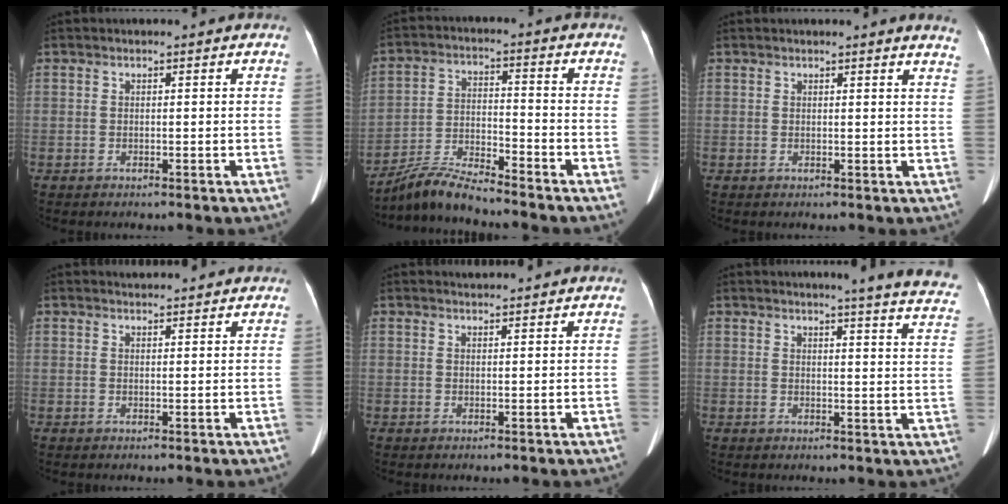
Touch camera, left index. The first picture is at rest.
{"total": 8.2, "force": [-7.9, -0.3, 2.1], "torque": [-0.049, -0.012, -0.146]}
{"total": 4.6, "force": [4.3, -0.3, 1.4], "torque": [-0.013, -0.020, 0.019]}
{"total": 4.1, "force": [4.0, 0.4, 0.8], "torque": [-0.015, 0.024, 0.047]}
{"total": 2.1, "force": [2.1, -0.1, 0.2], "torque": [-0.008, 0.016, 0.033]}
{"total": 15.2, "force": [13.8, -0.3, 6.3], "torque": [-0.068, -0.082, 0.132]}